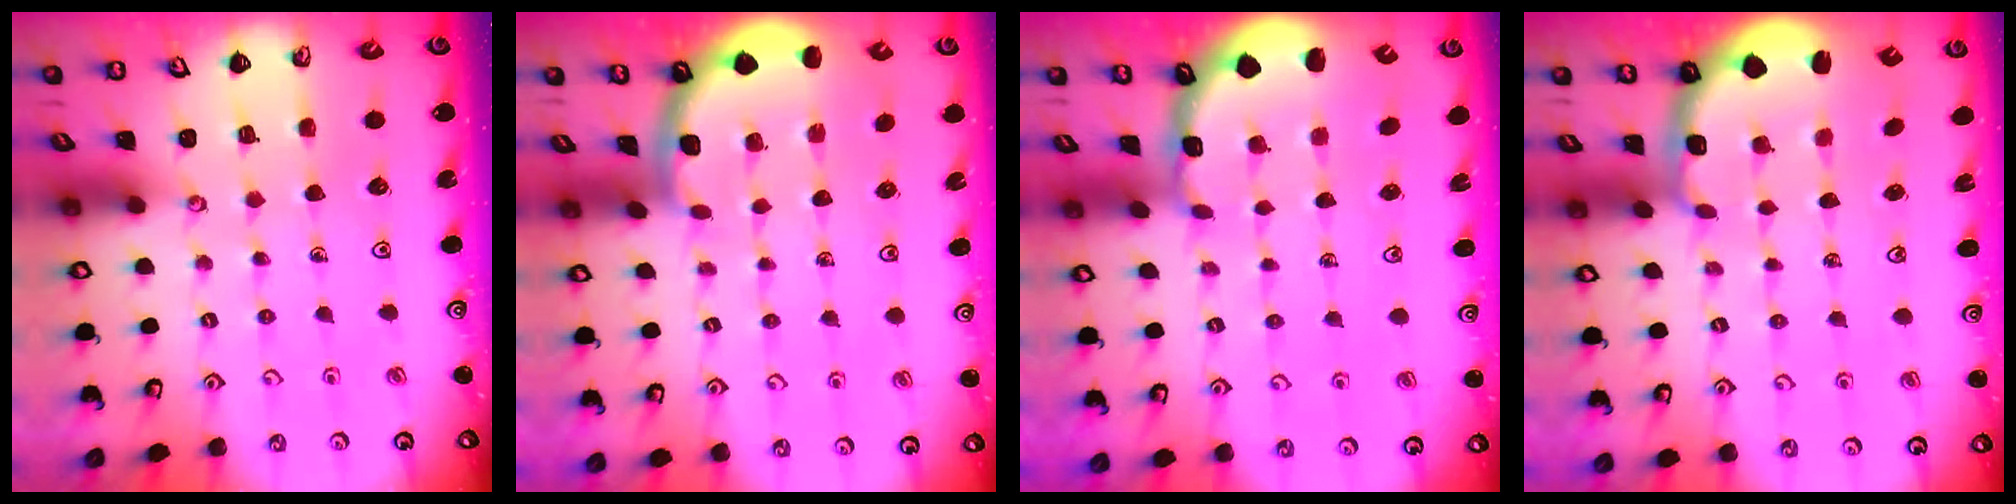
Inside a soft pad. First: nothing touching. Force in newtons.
{"total": 1.7, "press": 1.7, "slide": 0.0}
{"total": 1.2, "press": 1.1, "slide": 0.4}
{"total": 2.4, "press": 1.2, "slide": 2.1}